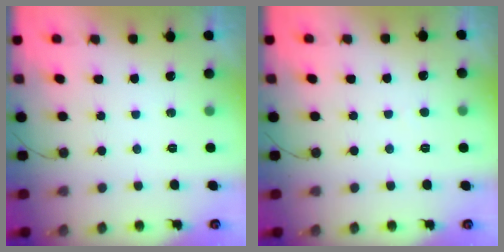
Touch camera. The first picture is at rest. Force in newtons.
{"total": 1.7, "press": 1.7, "slide": 0.1}